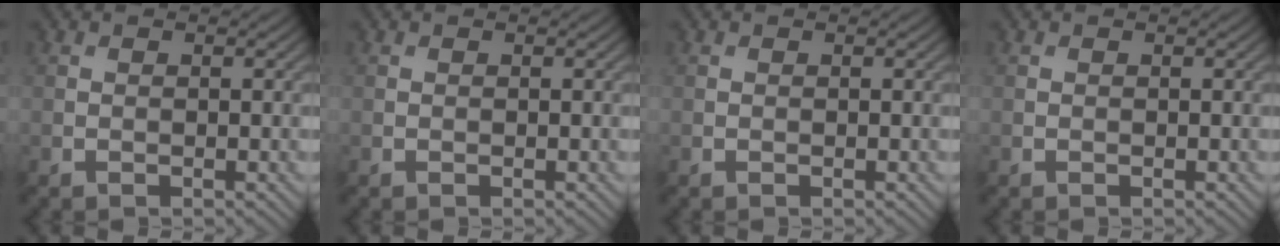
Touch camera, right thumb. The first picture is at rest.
{"total": 0.0}
{"total": 0.0}
{"total": 0.0}